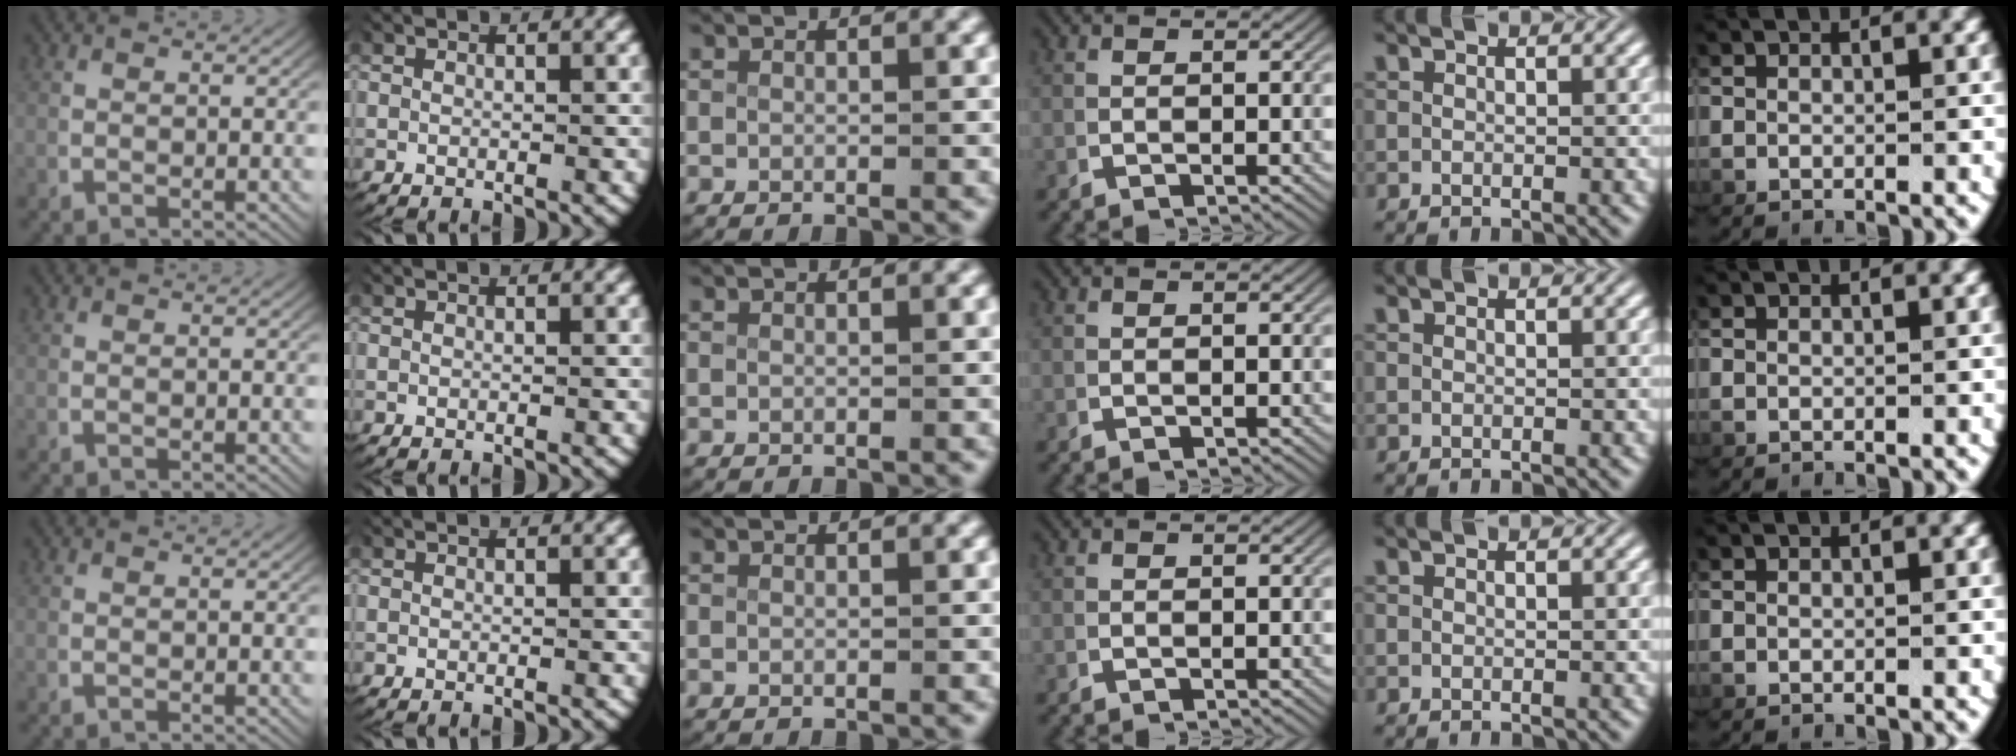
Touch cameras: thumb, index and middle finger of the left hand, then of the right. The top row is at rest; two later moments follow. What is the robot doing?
{"motion": "reach", "object": "card"}